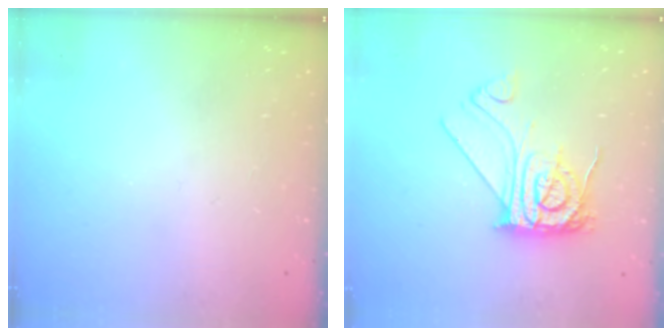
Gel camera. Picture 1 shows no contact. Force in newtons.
{"total": 11.8, "press": 11.8, "slide": 1.2}